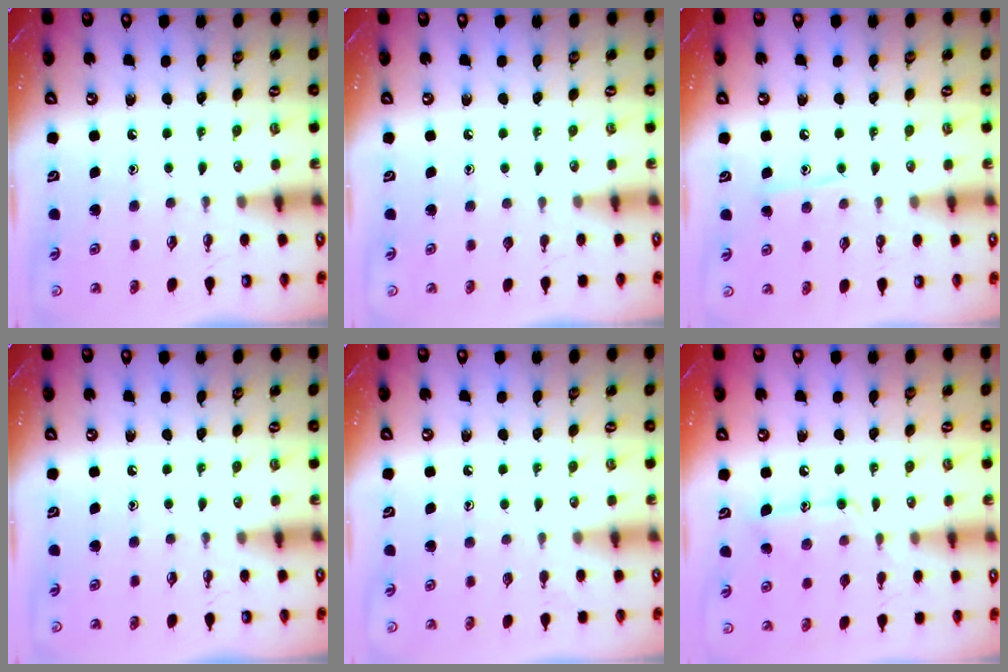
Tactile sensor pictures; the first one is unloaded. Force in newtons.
{"total": 0.0}
{"total": 6.9, "press": 6.8, "slide": 0.8}
{"total": 0.0}
{"total": 3.3, "press": 3.3, "slide": 0.5}
{"total": 11.7, "press": 11.6, "slide": 0.6}